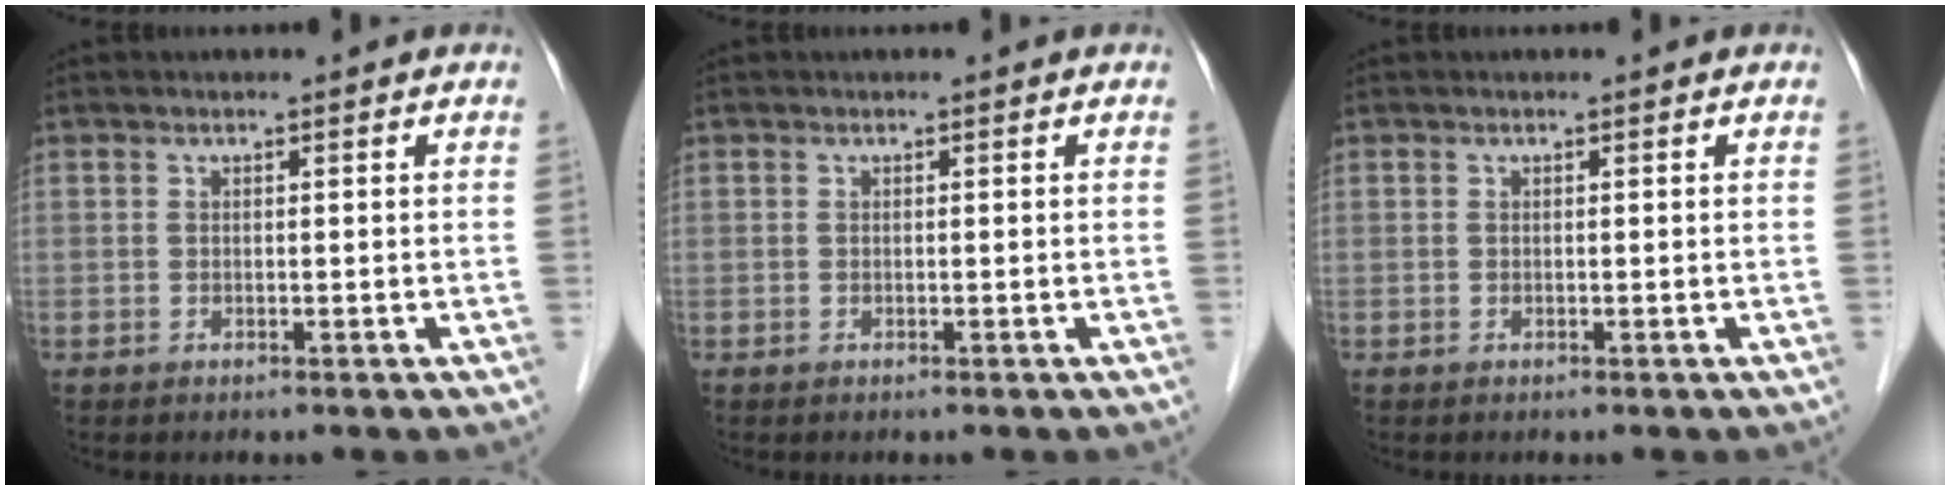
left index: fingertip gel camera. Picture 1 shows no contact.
{"total": 0.0}
{"total": 0.0}